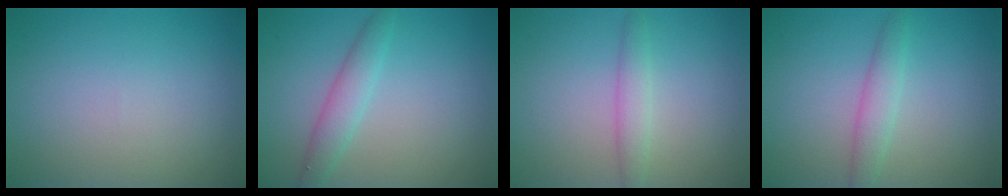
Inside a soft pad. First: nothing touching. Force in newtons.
{"total": 2.4, "press": 2.4, "slide": 0.1}
{"total": 1.9, "press": 1.9, "slide": 0.0}
{"total": 2.2, "press": 2.2, "slide": 0.2}